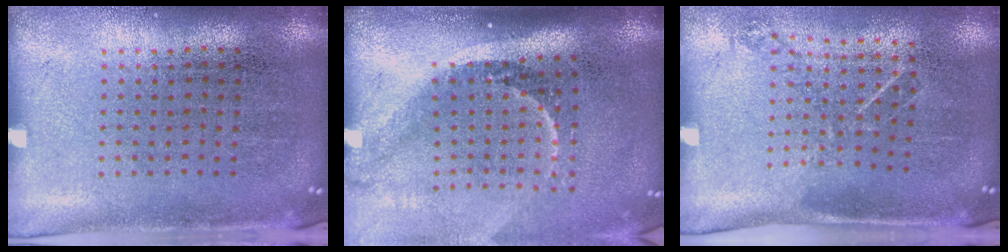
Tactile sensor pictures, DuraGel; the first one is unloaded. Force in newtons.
{"total": 2.2, "press": 1.5, "slide": 1.7}
{"total": 1.1, "press": 0.9, "slide": 0.6}